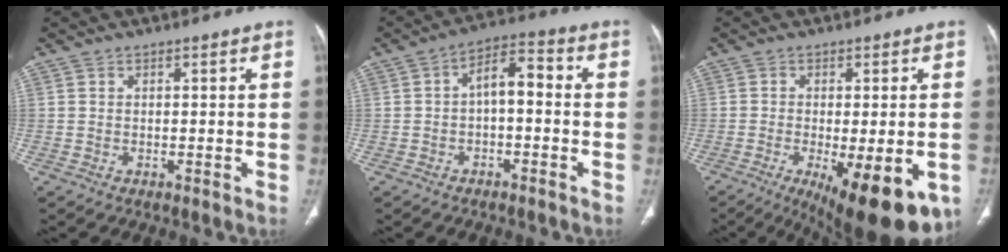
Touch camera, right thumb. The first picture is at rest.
{"total": 6.4, "force": [-0.7, 3.3, 5.4], "torque": [-0.077, 0.038, -0.022]}
{"total": 16.6, "force": [-7.3, 6.0, 13.7], "torque": [-0.158, -0.013, -0.094]}